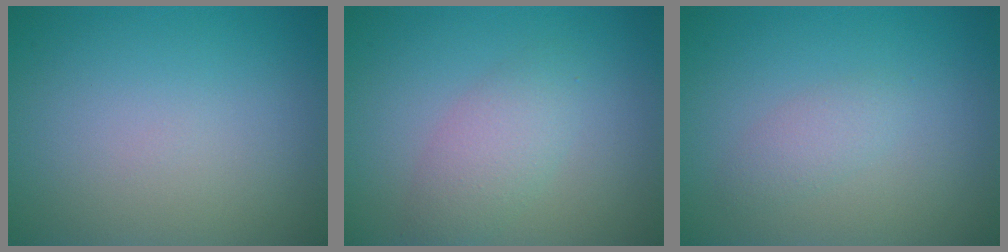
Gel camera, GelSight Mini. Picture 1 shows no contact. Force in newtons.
{"total": 2.7, "press": 2.7, "slide": 0.1}
{"total": 1.4, "press": 1.4, "slide": 0.1}